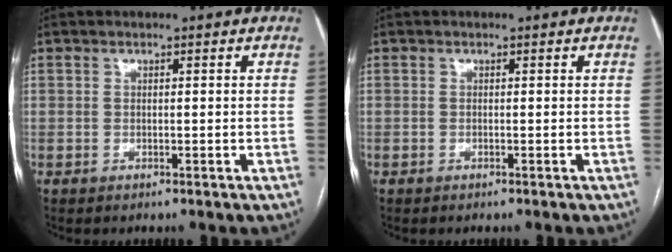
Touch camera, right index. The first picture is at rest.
{"total": 0.0}